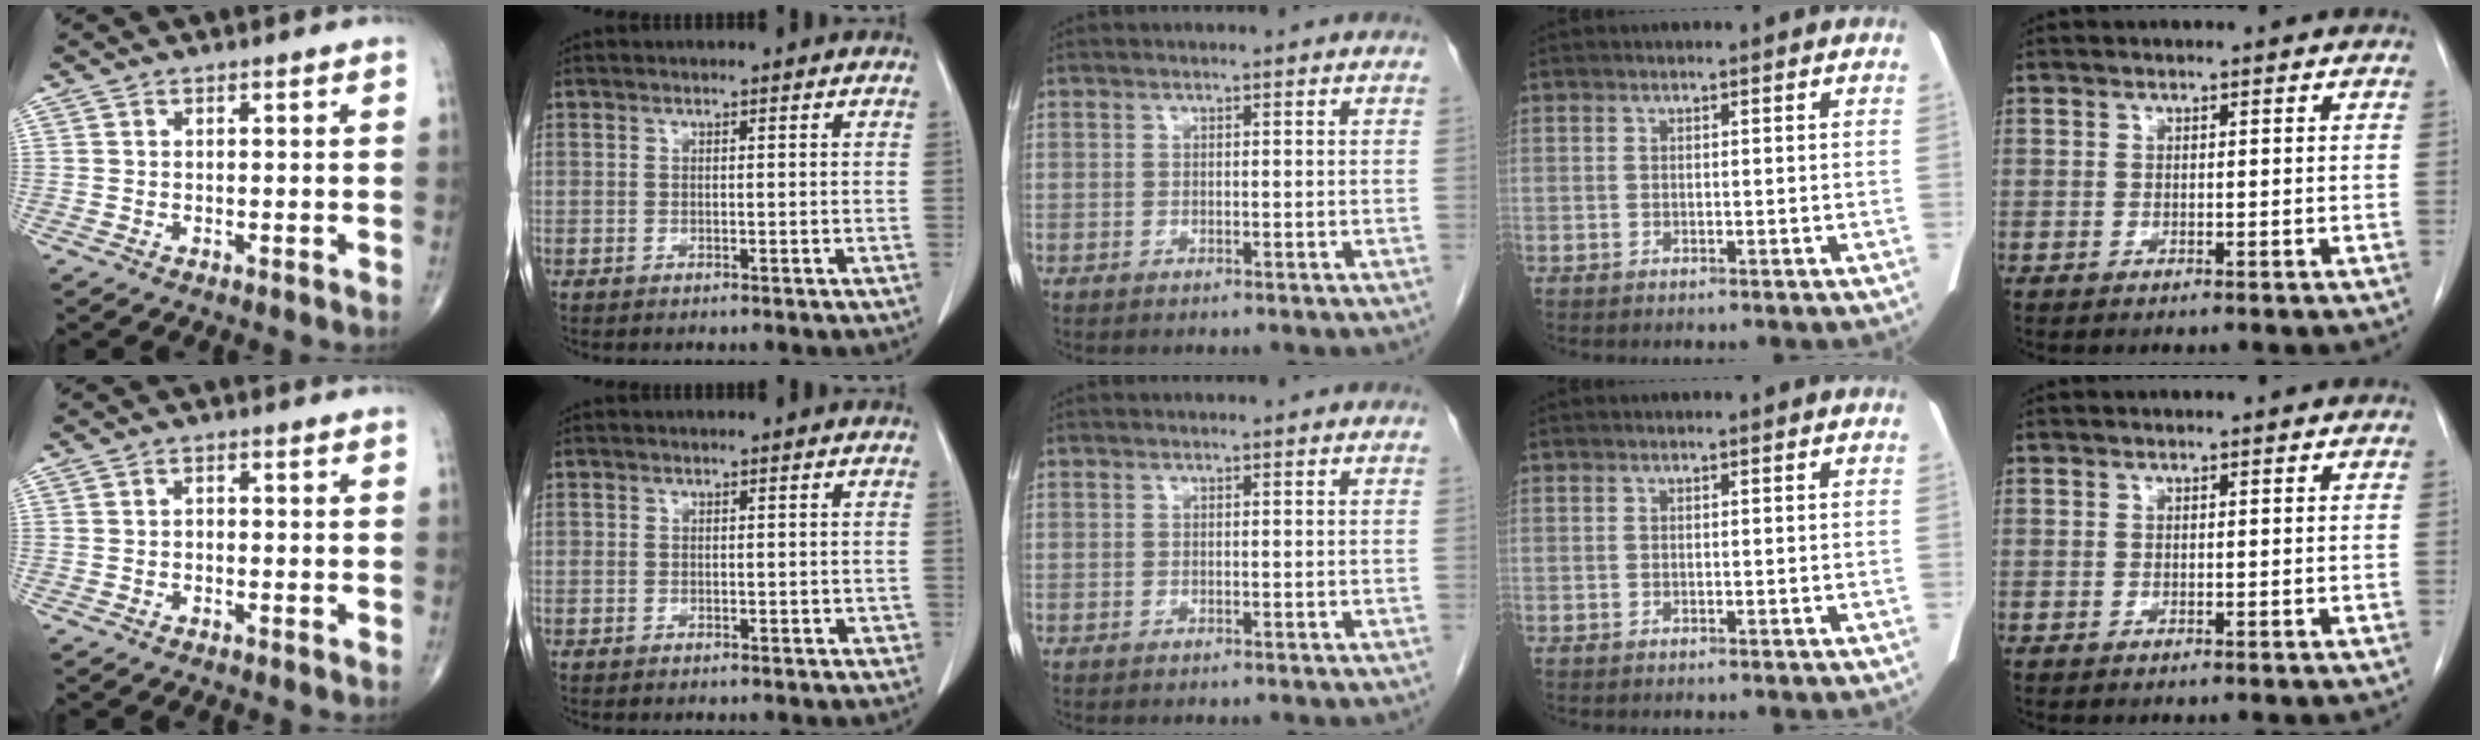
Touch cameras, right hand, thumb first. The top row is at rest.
{"thumb": {"total": 1.0, "force": [-0.4, 0.6, 0.6], "torque": [-0.004, 0.006, -0.010]}, "index": {"total": 1.2, "force": [-0.3, 1.1, 0.6], "torque": [-0.004, 0.012, -0.003]}}